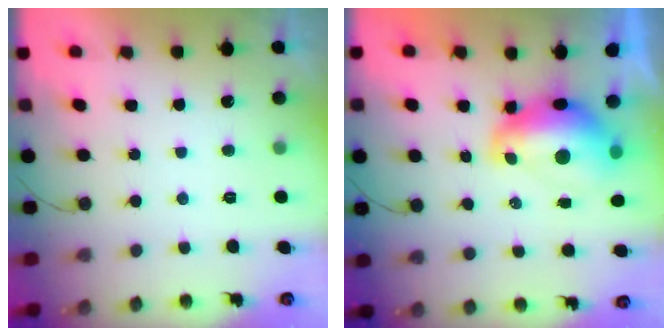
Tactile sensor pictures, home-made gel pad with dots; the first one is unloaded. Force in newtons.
{"total": 11.5, "press": 11.4, "slide": 1.2}